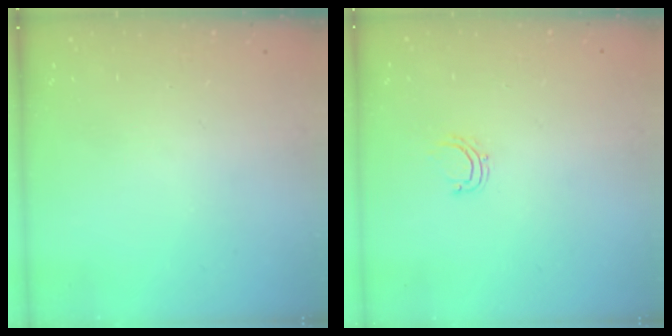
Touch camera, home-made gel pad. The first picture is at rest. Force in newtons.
{"total": 4.7, "press": 4.7, "slide": 0.3}